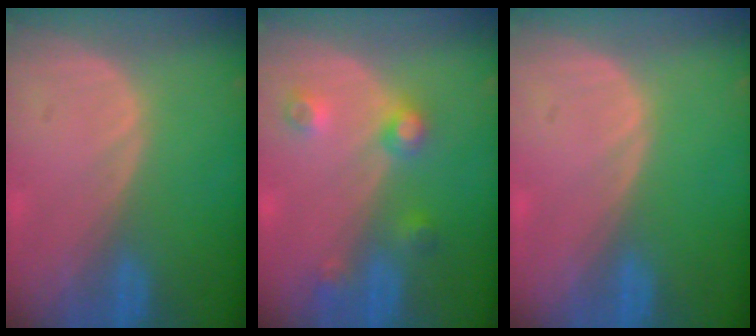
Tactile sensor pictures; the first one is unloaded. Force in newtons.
{"total": 4.5, "press": 4.0, "slide": 2.1}
{"total": 0.0}